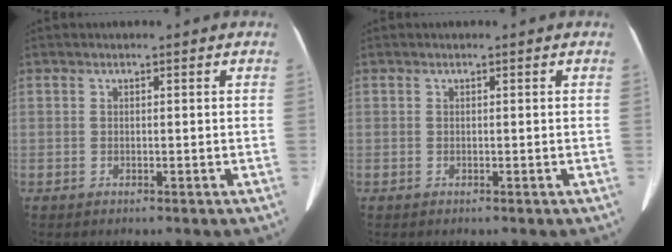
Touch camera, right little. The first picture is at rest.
{"total": 0.0}